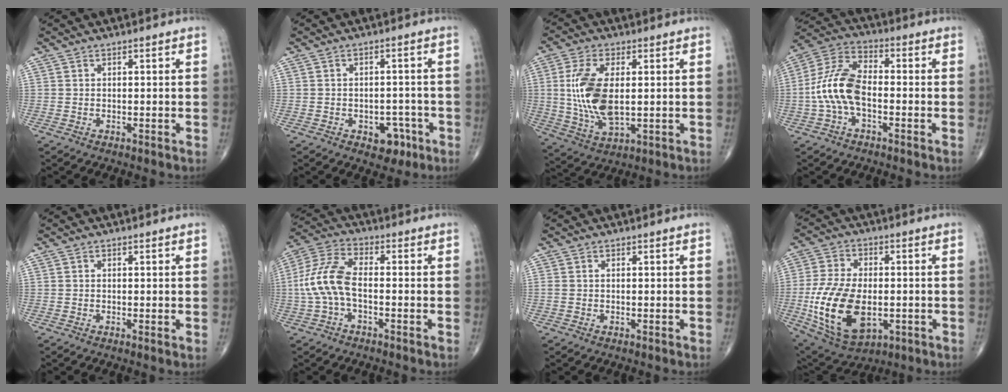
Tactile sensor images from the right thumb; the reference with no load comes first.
{"total": 5.3, "force": [-2.5, 3.6, 3.0], "torque": [-0.013, 0.019, -0.028]}
{"total": 12.8, "force": [0.9, 6.1, 11.2], "torque": [-0.236, -0.013, 0.026]}
{"total": 11.3, "force": [-2.0, 6.0, 9.4], "torque": [-0.200, 0.039, -0.047]}
{"total": 0.7, "force": [-0.1, 0.1, 0.7], "torque": [-0.014, -0.003, -0.003]}
{"total": 9.7, "force": [-1.5, 4.7, 8.4], "torque": [-0.193, 0.030, -0.037]}
{"total": 0.7, "force": [-0.1, 0.5, 0.5], "torque": [-0.018, 0.003, 0.001]}
{"total": 18.7, "force": [-3.5, 10.7, 14.9], "torque": [-0.287, -0.005, -0.046]}